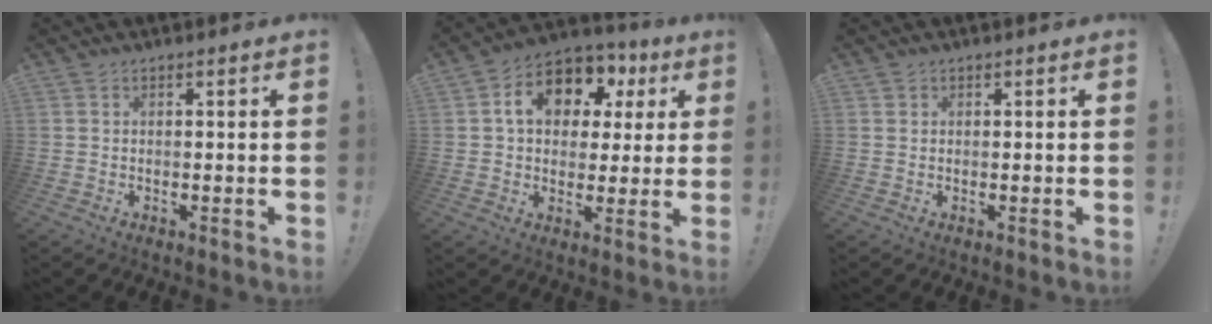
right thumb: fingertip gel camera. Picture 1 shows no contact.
{"total": 13.8, "force": [5.6, 9.7, 8.0], "torque": [-0.123, -0.015, 0.101]}
{"total": 0.6, "force": [0.4, 0.4, 0.1], "torque": [0.005, -0.003, 0.007]}